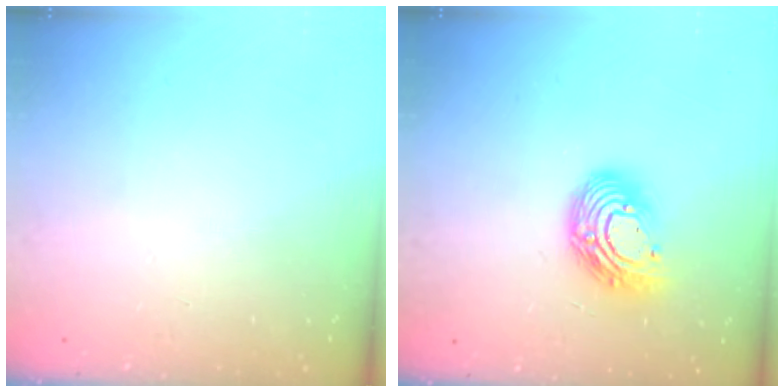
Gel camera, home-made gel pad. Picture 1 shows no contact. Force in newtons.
{"total": 13.4, "press": 13.4, "slide": 1.0}